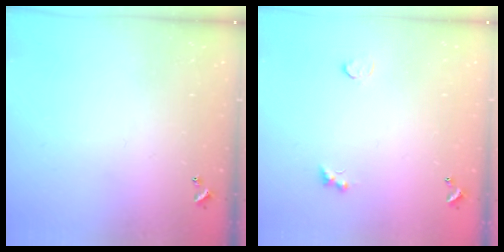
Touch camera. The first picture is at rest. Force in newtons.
{"total": 2.1, "press": 2.0, "slide": 0.6}